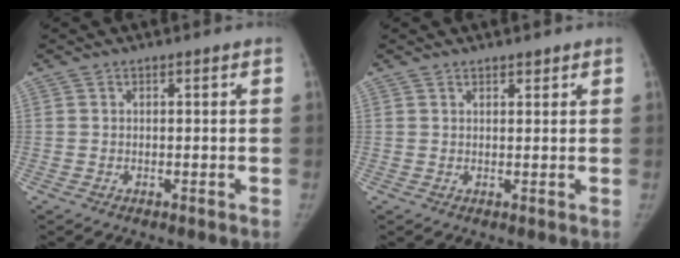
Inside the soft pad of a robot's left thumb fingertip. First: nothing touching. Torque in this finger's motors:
{"motor_torque": [-0.15, -0.02, 0.24, 0.44, -0.05]}